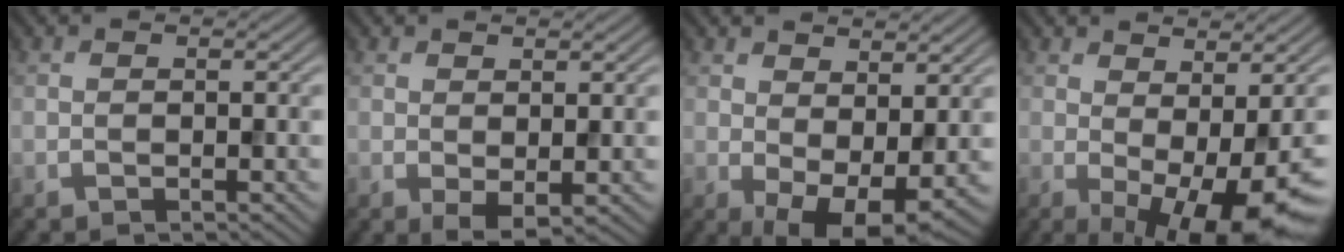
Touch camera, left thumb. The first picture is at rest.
{"total": 2.0, "force": [0.4, 1.0, 1.7], "torque": [-0.035, -0.008, 0.011]}
{"total": 7.1, "force": [1.0, 3.7, 5.9], "torque": [-0.099, -0.014, 0.027]}
{"total": 9.7, "force": [-2.0, 2.9, 9.0], "torque": [-0.121, -0.004, -0.020]}